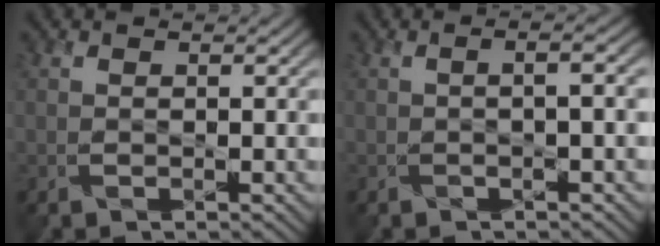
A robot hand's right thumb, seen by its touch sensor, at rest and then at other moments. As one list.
[{"total": 2.6, "force": [-0.1, 0.6, 2.5], "torque": [-0.039, 0.009, -0.003]}]